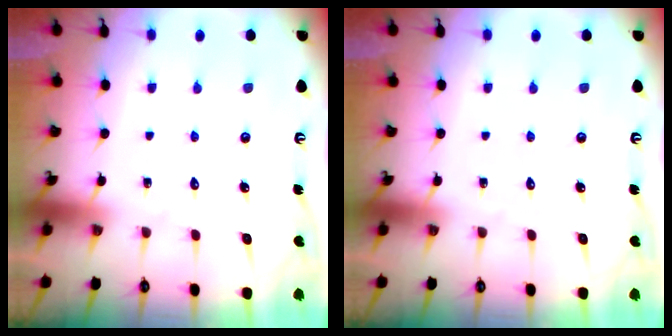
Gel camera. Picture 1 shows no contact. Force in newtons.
{"total": 0.0}